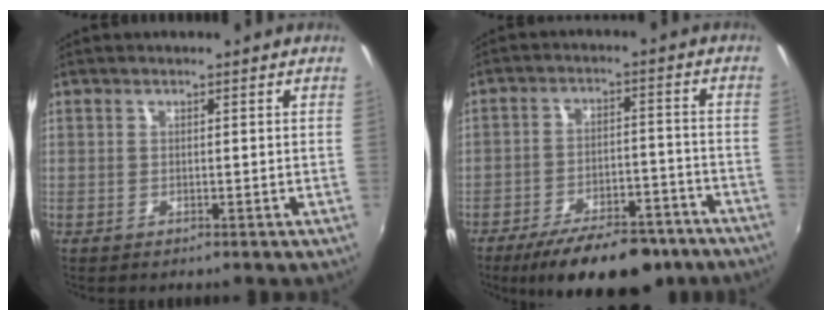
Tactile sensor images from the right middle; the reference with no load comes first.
{"total": 17.0, "force": [-12.9, 6.4, 9.0], "torque": [-0.157, -0.007, -0.178]}